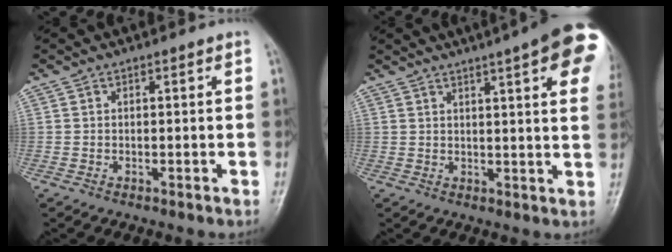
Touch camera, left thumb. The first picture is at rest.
{"total": 18.6, "force": [9.6, 3.8, 15.5], "torque": [-0.194, -0.008, 0.105]}